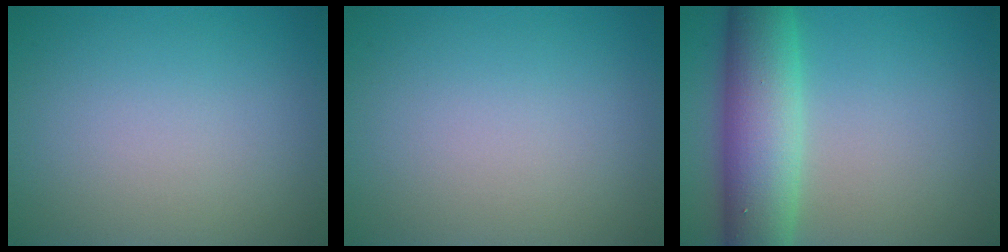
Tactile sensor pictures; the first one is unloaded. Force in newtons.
{"total": 0.0}
{"total": 8.3, "press": 8.3, "slide": 0.2}